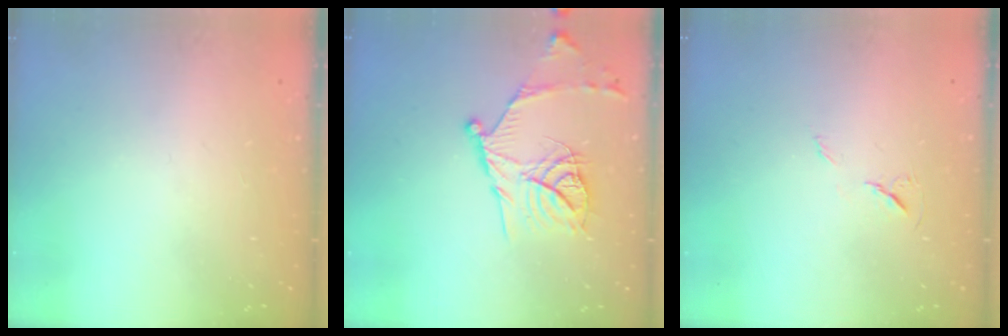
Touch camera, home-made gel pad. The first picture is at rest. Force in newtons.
{"total": 16.5, "press": 16.5, "slide": 1.6}
{"total": 5.8, "press": 5.4, "slide": 2.2}